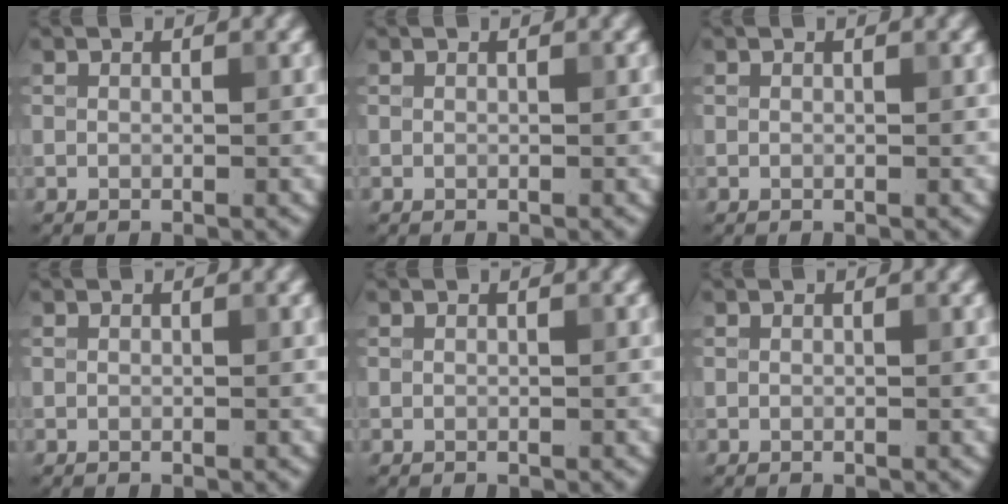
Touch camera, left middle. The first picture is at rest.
{"total": 0.0}
{"total": 0.0}
{"total": 0.0}
{"total": 0.0}
{"total": 0.0}